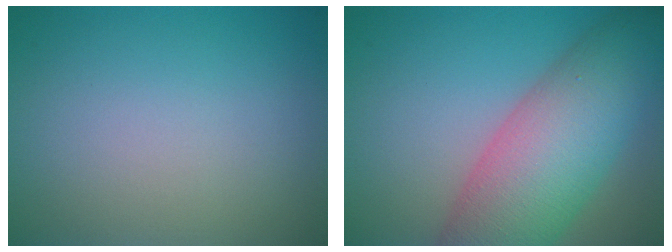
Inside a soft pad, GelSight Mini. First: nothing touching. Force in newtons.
{"total": 10.9, "press": 10.9, "slide": 0.4}